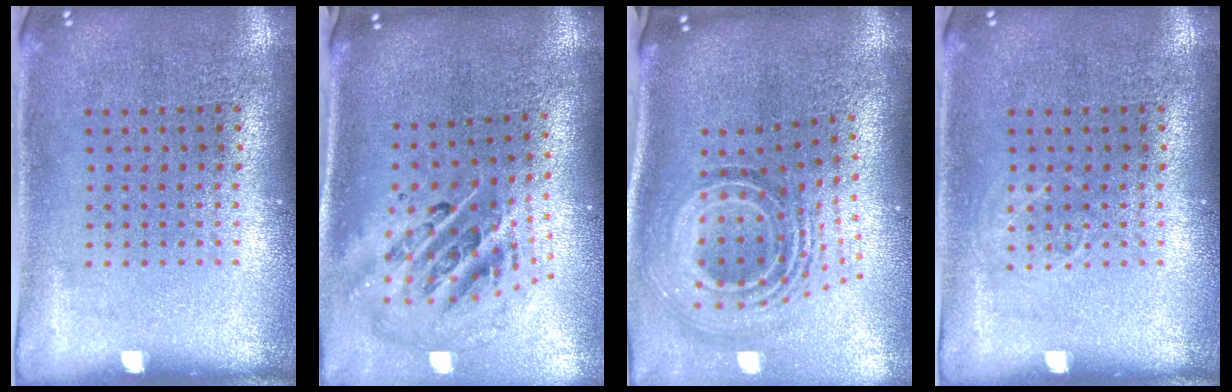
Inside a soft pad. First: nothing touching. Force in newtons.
{"total": 2.9, "press": 1.9, "slide": 2.1}
{"total": 2.2, "press": 1.6, "slide": 1.6}
{"total": 0.9, "press": 0.8, "slide": 0.2}